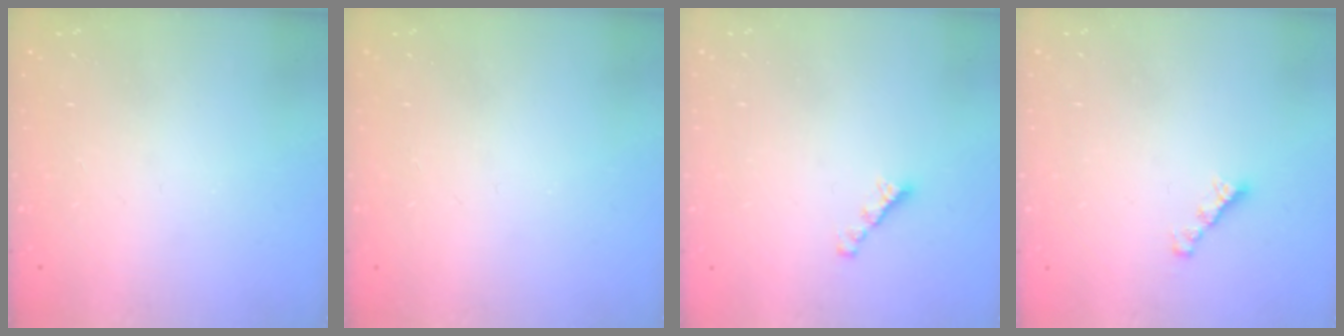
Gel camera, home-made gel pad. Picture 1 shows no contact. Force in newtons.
{"total": 0.0}
{"total": 2.7, "press": 2.7, "slide": 0.2}
{"total": 3.0, "press": 3.0, "slide": 0.1}